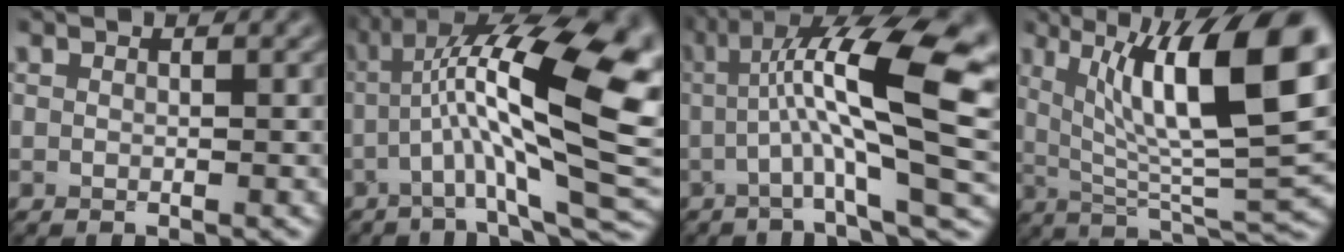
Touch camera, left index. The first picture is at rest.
{"total": 15.4, "force": [0.0, 4.0, 14.9], "torque": [-0.245, 0.030, 0.001]}
{"total": 14.2, "force": [1.6, 3.4, 13.6], "torque": [-0.214, 0.021, 0.027]}
{"total": 13.5, "force": [4.2, 3.4, 12.4], "torque": [-0.187, 0.006, 0.068]}